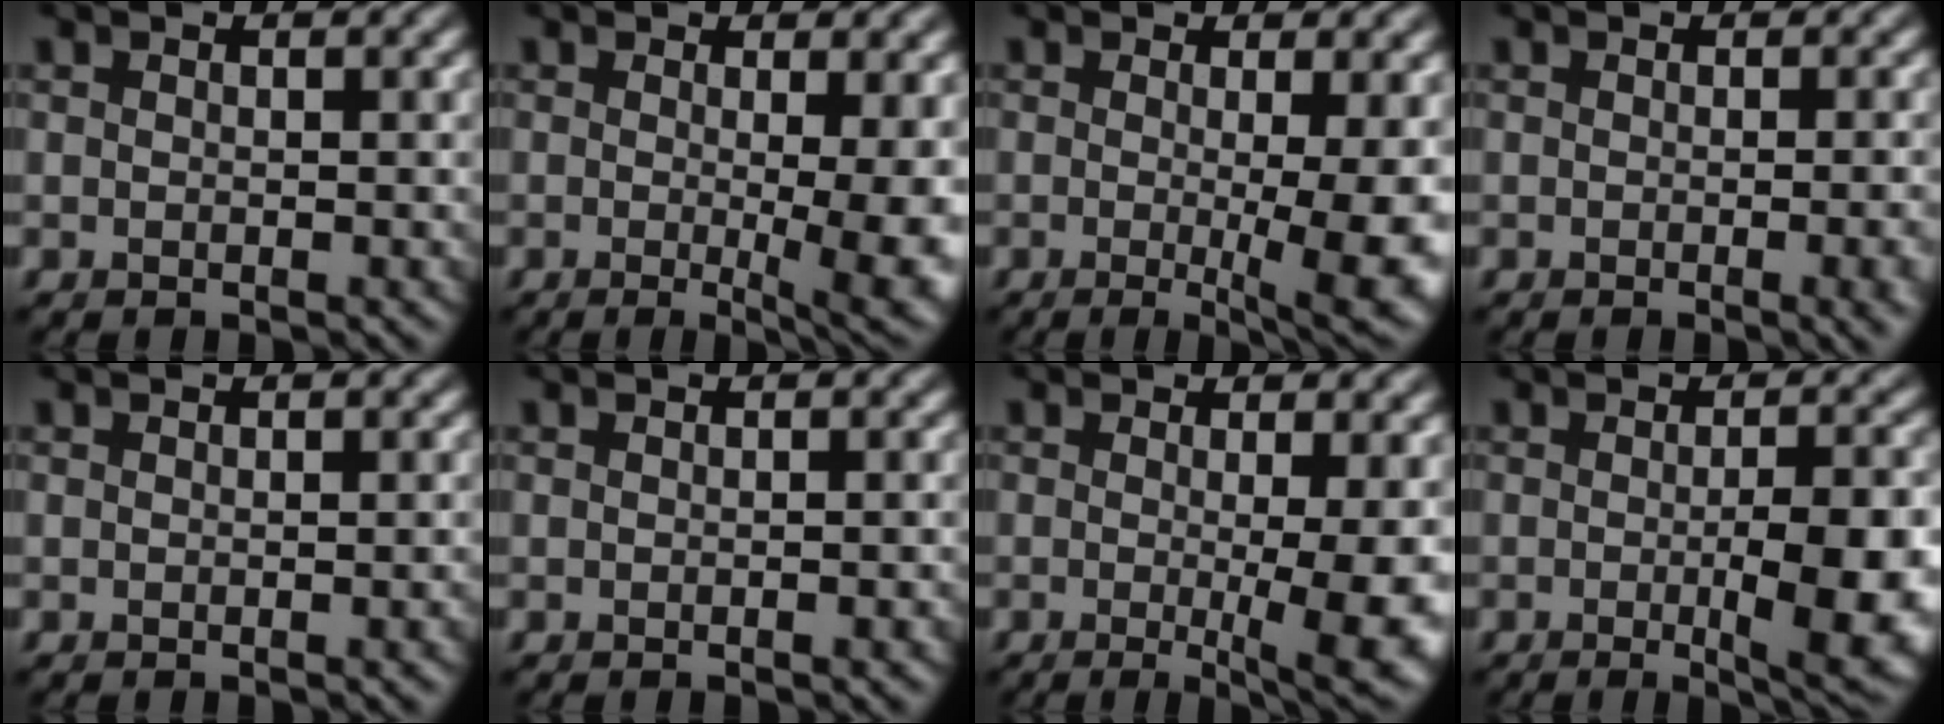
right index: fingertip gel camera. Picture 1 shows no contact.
{"total": 7.0, "force": [-0.2, 1.9, 6.8], "torque": [-0.059, -0.010, -0.007]}
{"total": 7.4, "force": [-0.7, 1.6, 7.2], "torque": [-0.083, -0.016, -0.008]}
{"total": 4.0, "force": [-0.8, 1.5, 3.6], "torque": [-0.027, -0.006, -0.005]}
{"total": 0.9, "force": [-0.2, 0.2, 0.8], "torque": [-0.007, 0.002, -0.003]}
{"total": 0.6, "force": [-0.3, 0.1, 0.6], "torque": [-0.007, 0.002, -0.004]}
{"total": 7.0, "force": [-0.7, 1.4, 6.8], "torque": [-0.085, -0.016, -0.006]}
{"total": 7.9, "force": [-1.4, 2.2, 7.5], "torque": [-0.102, -0.016, -0.010]}